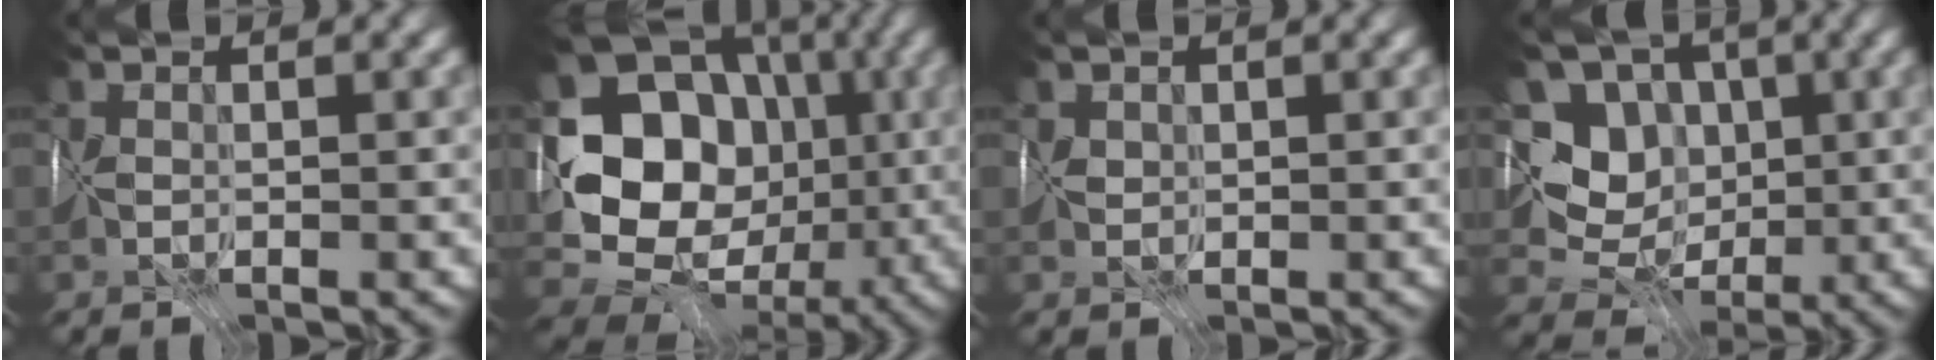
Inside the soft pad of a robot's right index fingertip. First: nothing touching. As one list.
[{"total": 11.4, "force": [0.0, 9.3, 6.5], "torque": [-0.099, -0.007, -0.015]}, {"total": 0.9, "force": [0.6, 0.1, -0.7], "torque": [0.012, 0.010, 0.006]}, {"total": 5.0, "force": [1.4, 4.6, 1.5], "torque": [-0.019, -0.005, 0.004]}]